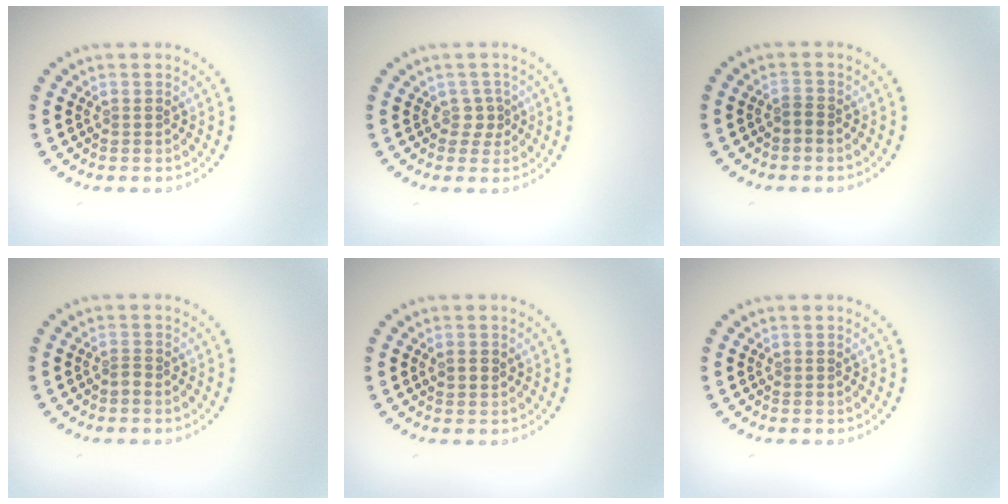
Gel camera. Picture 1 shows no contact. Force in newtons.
{"total": 1.4, "press": 1.0, "slide": 0.9}
{"total": 0.8, "press": 0.5, "slide": 0.7}
{"total": 0.8, "press": 0.5, "slide": 0.6}
{"total": 1.1, "press": 1.0, "slide": 0.4}
{"total": 0.0}